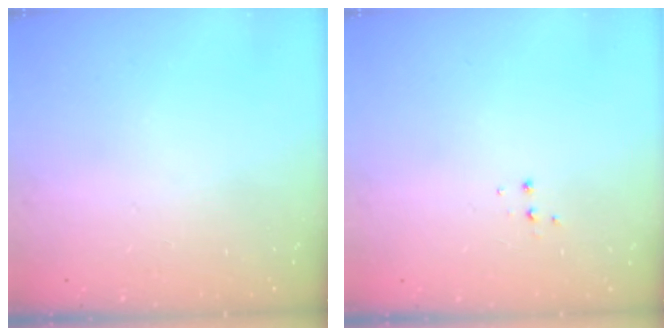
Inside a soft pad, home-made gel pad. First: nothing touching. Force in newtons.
{"total": 3.9, "press": 3.9, "slide": 0.5}